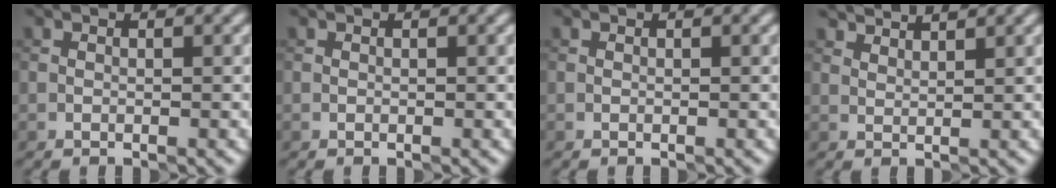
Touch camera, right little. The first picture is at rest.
{"total": 0.0}
{"total": 0.0}
{"total": 3.7, "force": [3.5, 0.5, 0.9], "torque": [-0.010, 0.011, 0.042]}